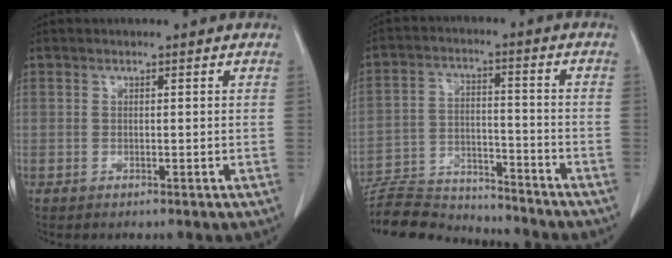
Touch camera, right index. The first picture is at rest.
{"total": 13.9, "force": [-13.5, 2.0, 2.5], "torque": [-0.037, 0.014, -0.220]}